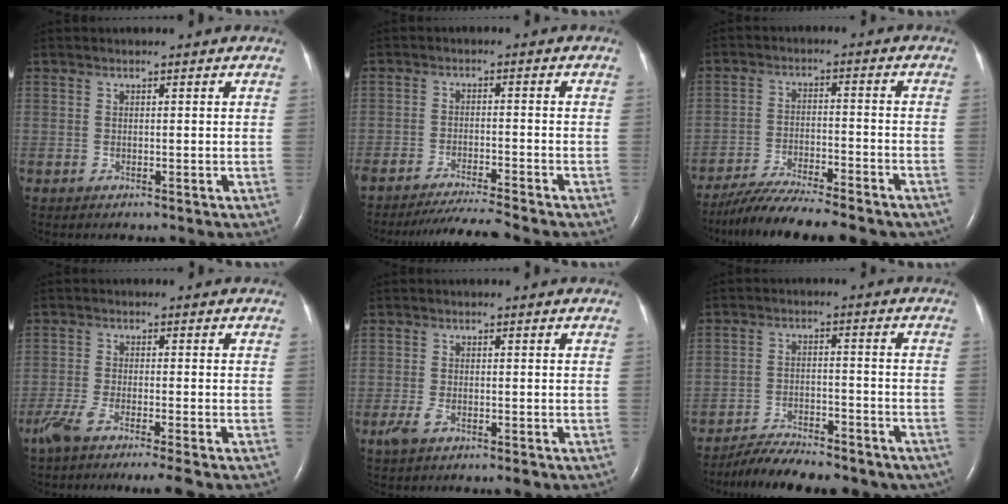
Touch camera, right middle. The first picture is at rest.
{"total": 7.6, "force": [-7.1, -1.2, 2.6], "torque": [-0.037, -0.020, -0.120]}
{"total": 15.2, "force": [-13.1, 2.3, 7.3], "torque": [-0.126, -0.013, -0.202]}
{"total": 7.8, "force": [-6.0, -0.3, 5.0], "torque": [-0.084, -0.017, -0.100]}
{"total": 3.3, "force": [-1.9, 1.0, 2.5], "torque": [-0.056, -0.005, -0.031]}
{"total": 14.0, "force": [-12.2, 3.8, 5.7], "torque": [-0.089, 0.007, -0.174]}